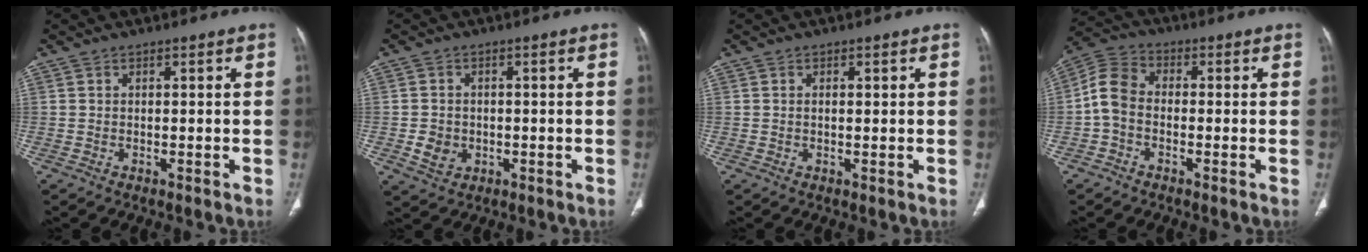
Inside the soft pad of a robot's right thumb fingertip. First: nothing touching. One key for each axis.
{"total": 3.9, "fx": -0.9, "fy": 3.4, "fz": 1.9, "tx": -0.024, "ty": 0.002, "tz": -0.008}
{"total": 0.8, "fx": 0.3, "fy": 0.3, "fz": 0.7, "tx": -0.016, "ty": 0.002, "tz": 0.004}
{"total": 6.7, "fx": -1.2, "fy": 4.8, "fz": 4.4, "tx": -0.084, "ty": 0.024, "tz": -0.040}